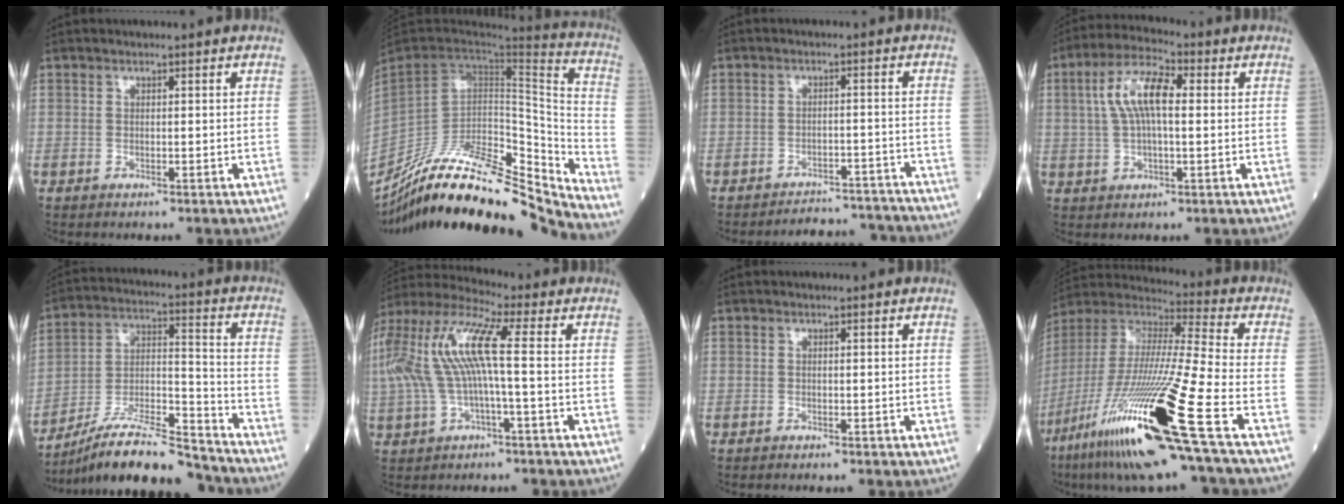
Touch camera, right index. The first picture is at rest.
{"total": 28.1, "force": [-24.7, 2.9, 12.9], "torque": [-0.204, -0.021, -0.400]}
{"total": 9.2, "force": [-9.1, 1.7, -0.1], "torque": [0.017, 0.023, -0.107]}
{"total": 8.7, "force": [1.6, 2.8, 8.1], "torque": [-0.166, 0.024, 0.028]}
{"total": 17.0, "force": [-15.4, 1.5, 7.0], "torque": [-0.136, 0.015, -0.274]}
{"total": 13.3, "force": [0.5, 2.3, 13.1], "torque": [-0.289, 0.037, 0.002]}
{"total": 0.0}
{"total": 27.6, "force": [-13.4, 0.2, 24.1], "torque": [-0.479, -0.063, -0.251]}